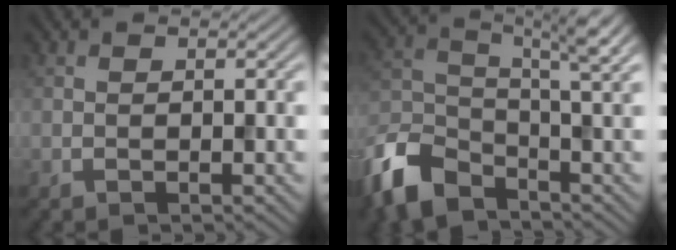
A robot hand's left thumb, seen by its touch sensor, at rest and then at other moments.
{"total": 7.8, "force": [-5.2, 2.8, 5.0], "torque": [-0.097, -0.013, -0.116]}